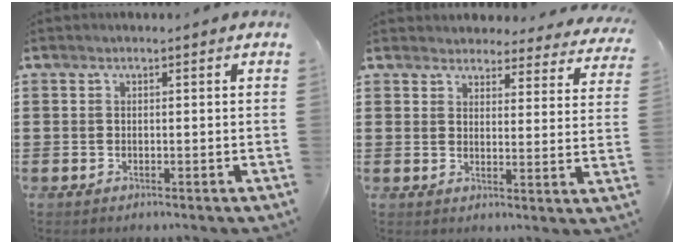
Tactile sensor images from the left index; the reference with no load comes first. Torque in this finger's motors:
{"motor_torque": [2.14, 0.00, 0.38, 0.05]}